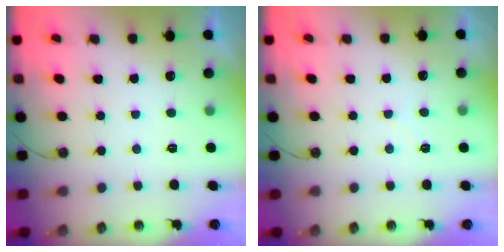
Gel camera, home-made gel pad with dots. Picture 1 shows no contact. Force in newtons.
{"total": 5.5, "press": 5.4, "slide": 0.8}